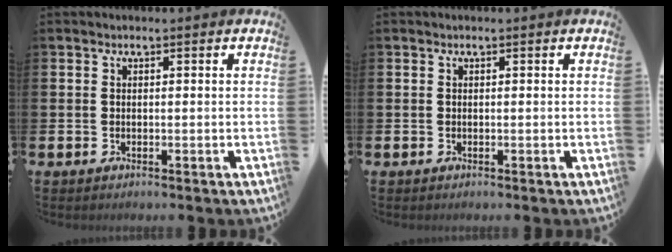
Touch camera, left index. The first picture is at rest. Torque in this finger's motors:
{"motor_torque": [0.00, 0.00, 0.00, 0.00]}